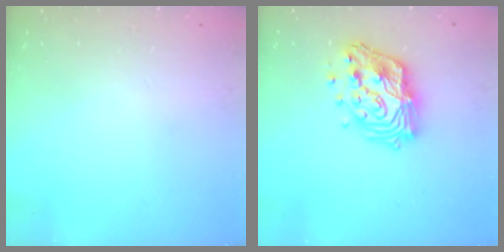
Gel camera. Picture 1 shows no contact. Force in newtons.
{"total": 15.9, "press": 15.9, "slide": 1.0}